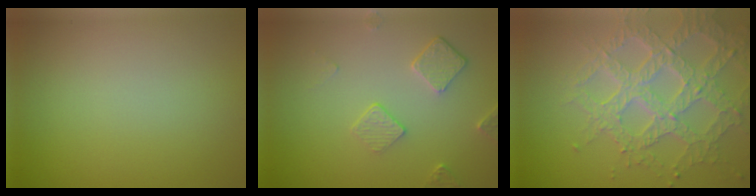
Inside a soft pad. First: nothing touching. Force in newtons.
{"total": 2.3, "press": 1.6, "slide": 1.6}
{"total": 7.1, "press": 5.2, "slide": 4.8}